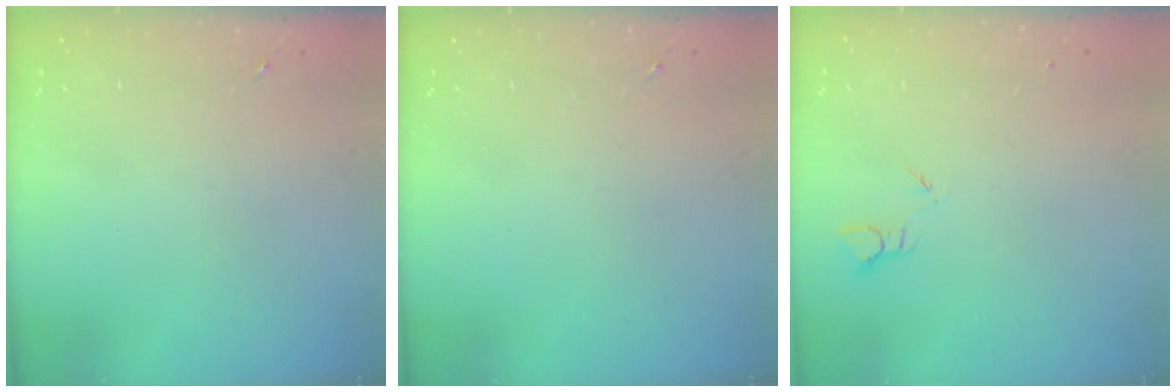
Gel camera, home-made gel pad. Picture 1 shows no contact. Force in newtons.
{"total": 0.0}
{"total": 2.0, "press": 2.0, "slide": 0.1}